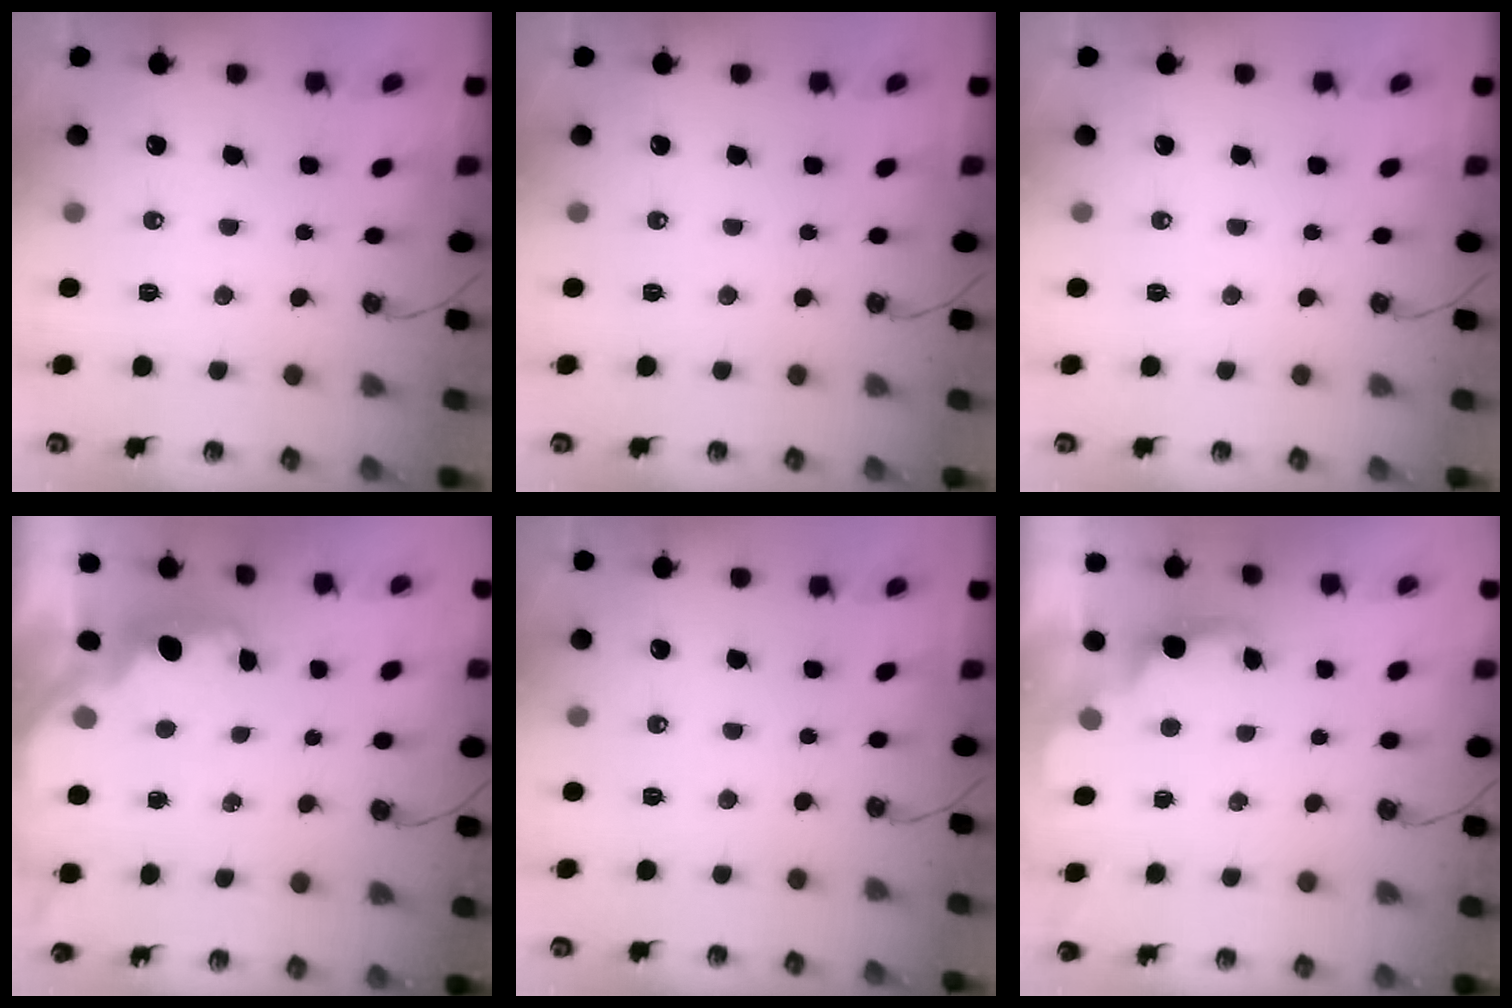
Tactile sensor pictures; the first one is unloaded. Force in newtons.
{"total": 0.0}
{"total": 0.0}
{"total": 2.1, "press": 2.0, "slide": 0.8}
{"total": 0.0}
{"total": 2.3, "press": 2.2, "slide": 0.7}